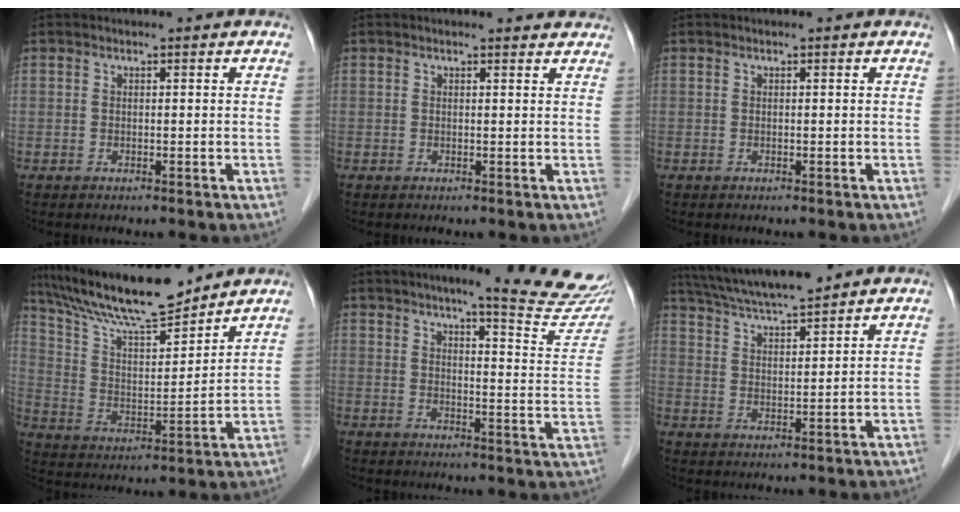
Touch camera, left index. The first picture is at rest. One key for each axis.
{"total": 2.3, "fx": 2.2, "fy": 0.8, "fz": 0.0, "tx": -0.001, "ty": 0.003, "tz": 0.010}
{"total": 0.0}
{"total": 16.4, "fx": 14.4, "fy": 1.8, "fz": 7.7, "tx": -0.144, "ty": 0.011, "tz": 0.254}
{"total": 16.6, "fx": 14.6, "fy": 0.6, "fz": 7.8, "tx": -0.093, "ty": -0.060, "tz": 0.163}
{"total": 11.4, "fx": 10.3, "fy": 0.2, "fz": 5.0, "tx": -0.093, "ty": 0.023, "tz": 0.176}